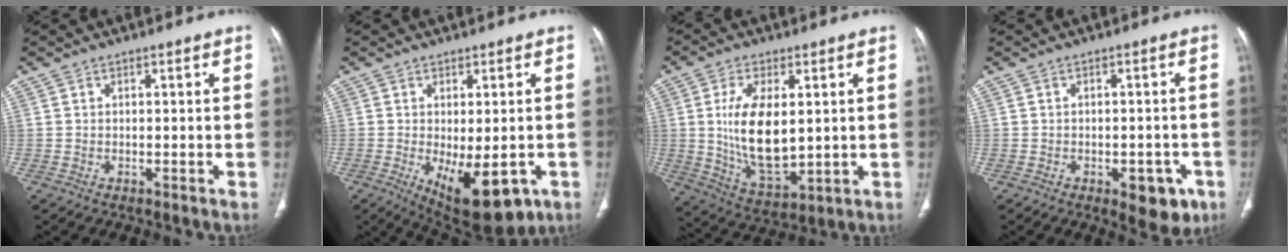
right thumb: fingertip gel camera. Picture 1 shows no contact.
{"total": 12.7, "force": [-4.7, 5.5, 10.4], "torque": [-0.137, -0.013, -0.051]}
{"total": 14.2, "force": [1.5, 7.2, 12.2], "torque": [-0.216, -0.024, 0.040]}
{"total": 7.2, "force": [-3.4, 3.6, 5.1], "torque": [-0.037, 0.010, -0.035]}